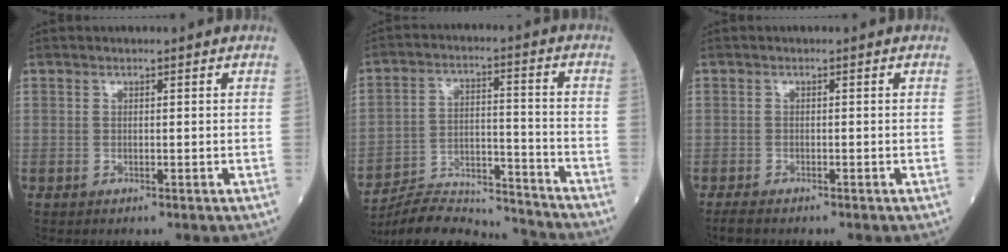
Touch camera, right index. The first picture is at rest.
{"total": 14.9, "force": [-14.7, 1.1, 1.8], "torque": [-0.031, 0.023, -0.233]}
{"total": 1.7, "force": [-1.5, 0.4, 0.9], "torque": [-0.024, -0.006, -0.023]}